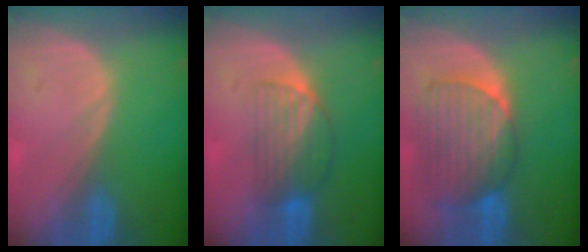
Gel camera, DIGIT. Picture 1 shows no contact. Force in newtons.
{"total": 6.6, "press": 5.6, "slide": 3.4}
{"total": 9.0, "press": 8.5, "slide": 2.9}